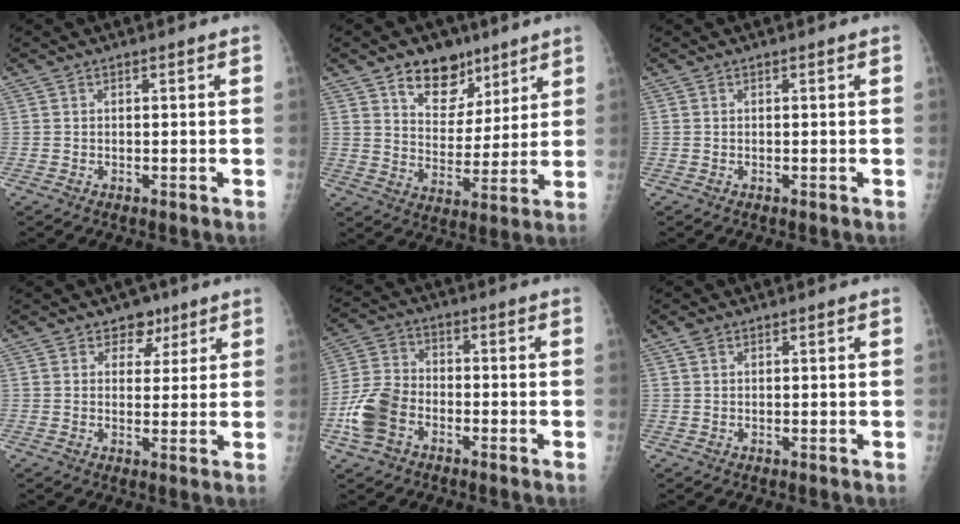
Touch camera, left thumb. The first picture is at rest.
{"total": 11.6, "force": [7.5, 7.5, 4.7], "torque": [-0.036, -0.040, 0.124]}
{"total": 0.0}
{"total": 5.4, "force": [3.4, 4.1, 1.2], "torque": [0.016, -0.013, 0.048]}
{"total": 9.8, "force": [-3.9, 6.7, 6.0], "torque": [-0.125, 0.025, -0.079]}
{"total": 1.4, "force": [0.8, 0.9, 0.7], "torque": [-0.010, 0.004, 0.015]}